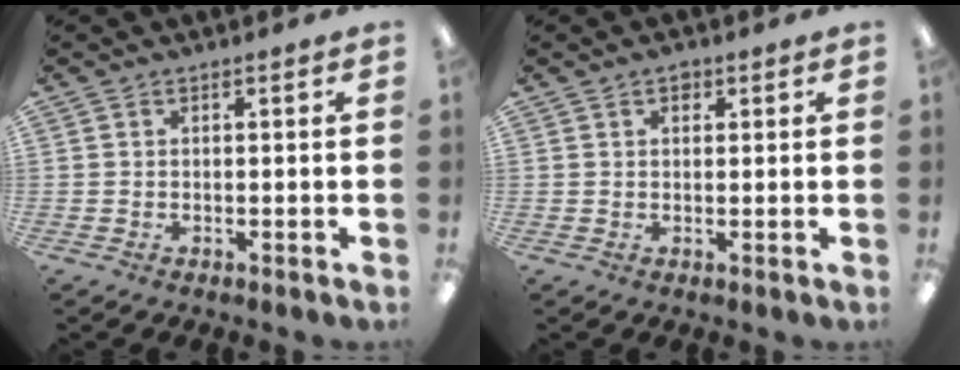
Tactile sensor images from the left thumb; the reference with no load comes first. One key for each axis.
{"total": 1.7, "fx": 1.1, "fy": 0.9, "fz": 0.8, "tx": -0.002, "ty": -0.005, "tz": 0.016}